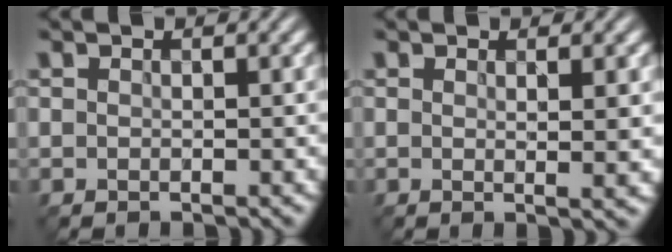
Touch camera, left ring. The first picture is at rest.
{"total": 2.9, "force": [0.5, 0.8, 2.7], "torque": [-0.032, -0.002, 0.006]}